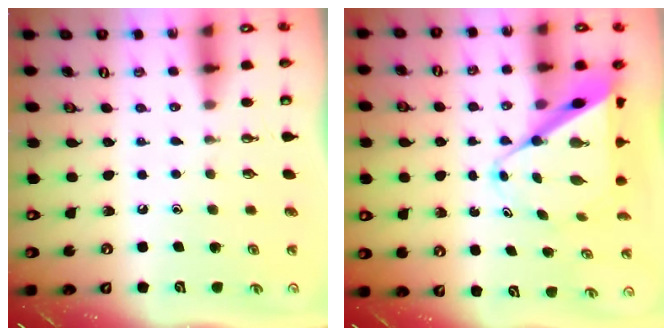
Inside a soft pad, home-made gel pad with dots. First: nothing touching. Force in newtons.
{"total": 11.5, "press": 11.5, "slide": 0.7}